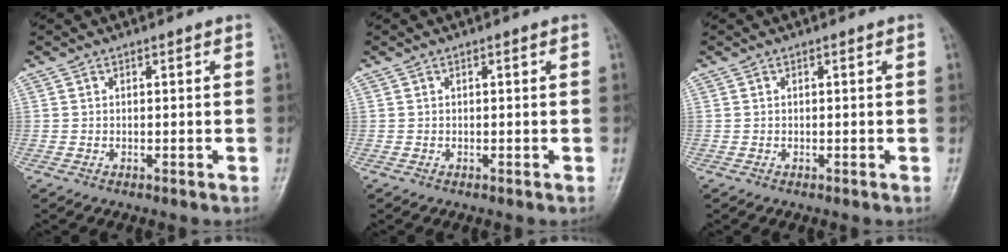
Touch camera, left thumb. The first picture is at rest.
{"total": 0.0}
{"total": 0.0}